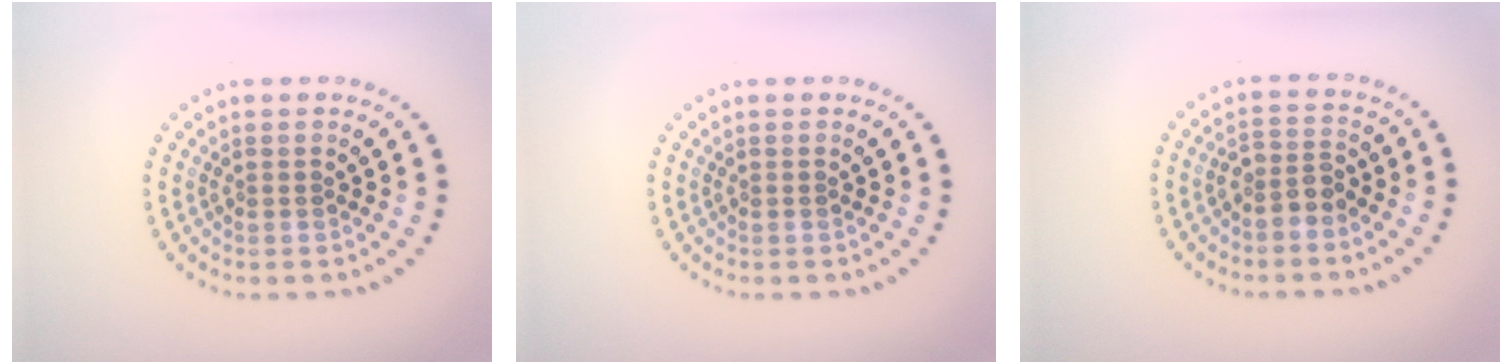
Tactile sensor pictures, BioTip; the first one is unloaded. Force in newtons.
{"total": 0.0}
{"total": 2.1, "press": 1.8, "slide": 1.2}